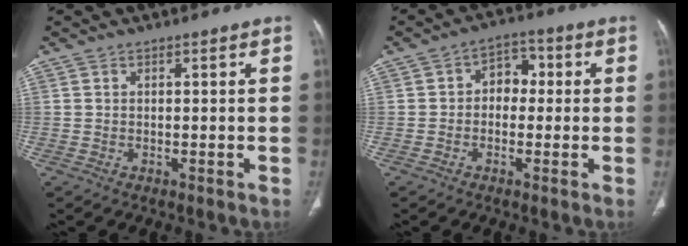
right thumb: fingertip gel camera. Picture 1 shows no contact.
{"total": 5.6, "force": [0.2, 4.2, 3.7], "torque": [-0.025, 0.021, -0.009]}